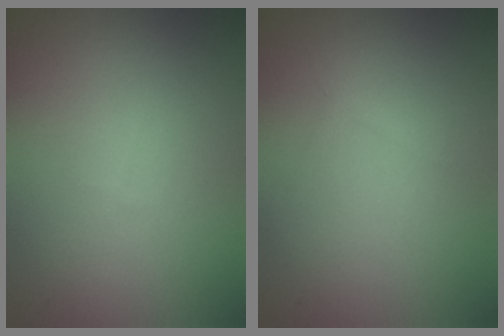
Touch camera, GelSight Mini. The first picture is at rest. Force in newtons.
{"total": 0.7, "press": 0.7, "slide": 0.1}